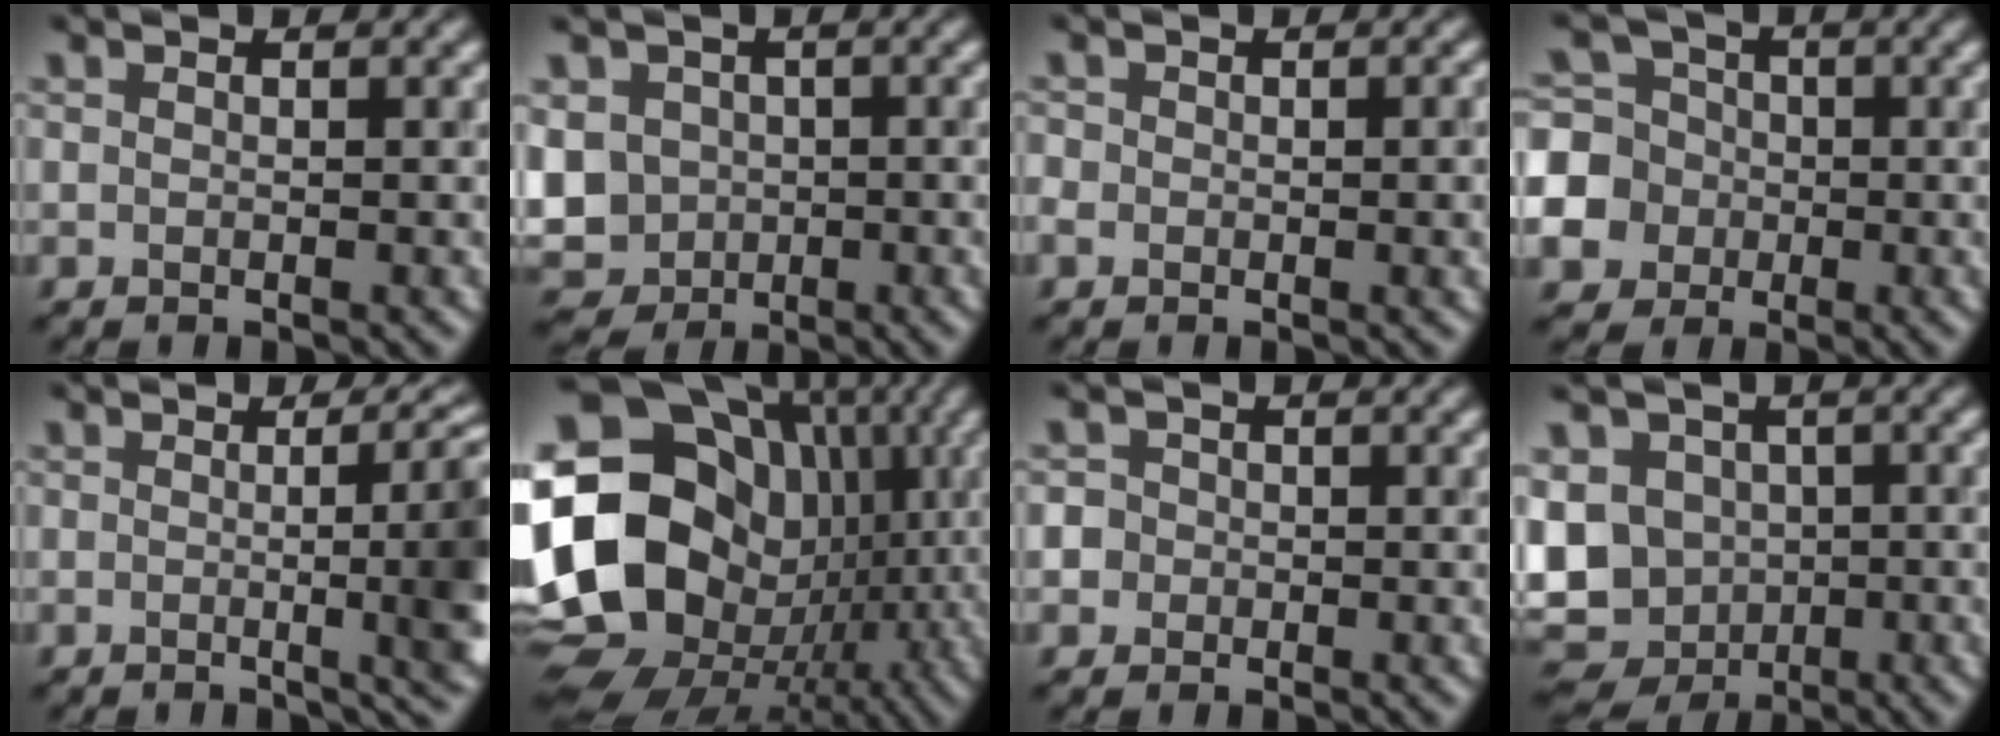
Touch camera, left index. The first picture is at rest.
{"total": 7.4, "force": [-0.6, 6.6, 3.3], "torque": [-0.083, -0.001, -0.032]}
{"total": 3.6, "force": [-0.5, 2.6, 2.4], "torque": [-0.015, 0.008, -0.012]}
{"total": 10.1, "force": [-2.6, 9.4, 2.5], "torque": [-0.086, -0.005, -0.069]}
{"total": 9.7, "force": [-0.3, 3.5, 9.1], "torque": [-0.070, 0.011, -0.012]}
{"total": 20.7, "force": [-0.5, 17.7, 10.7], "torque": [-0.198, 0.006, -0.042]}
{"total": 3.7, "force": [-0.2, 3.5, 1.2], "torque": [0.002, 0.028, -0.033]}
{"total": 10.9, "force": [-1.4, 9.3, 5.5], "torque": [-0.104, 0.004, -0.045]}